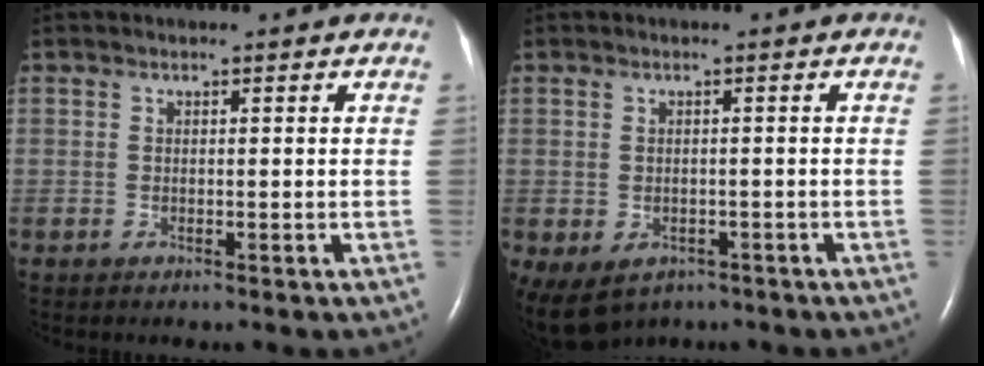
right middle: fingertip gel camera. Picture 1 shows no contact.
{"total": 7.9, "force": [-4.4, 5.6, 3.4], "torque": [-0.080, 0.002, -0.055]}